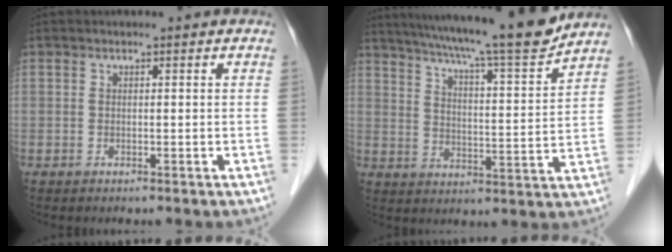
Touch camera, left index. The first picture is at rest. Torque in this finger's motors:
{"motor_torque": [0.21, -0.34, 0.47, 0.06]}